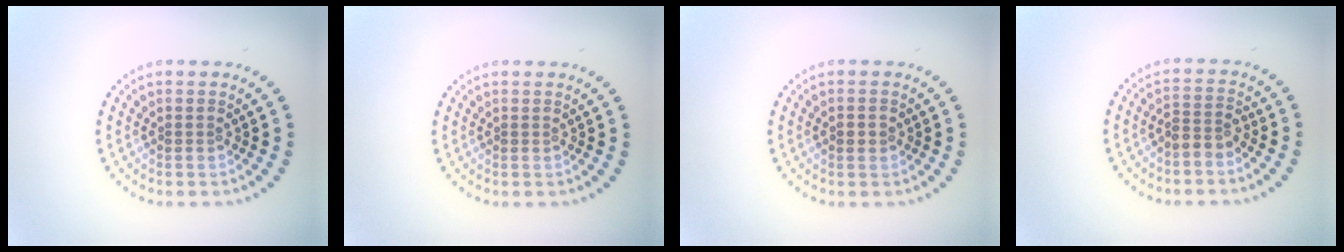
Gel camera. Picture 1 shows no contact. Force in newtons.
{"total": 0.0}
{"total": 1.5, "press": 1.5, "slide": 0.1}
{"total": 2.0, "press": 1.6, "slide": 1.2}